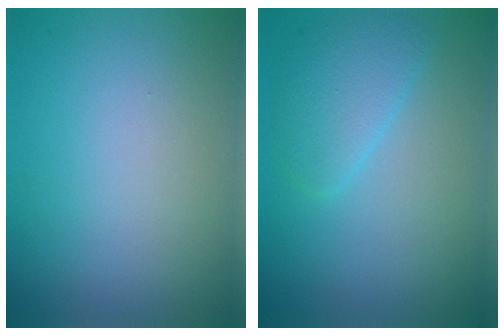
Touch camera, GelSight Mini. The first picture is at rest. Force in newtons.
{"total": 2.7, "press": 2.7, "slide": 0.2}